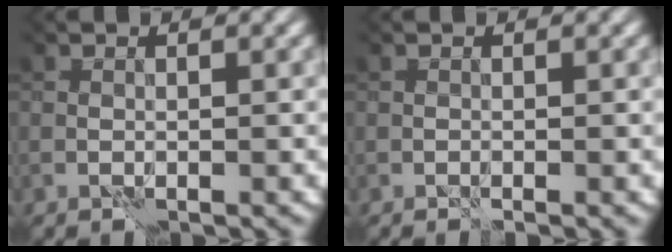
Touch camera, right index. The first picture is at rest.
{"total": 0.0}